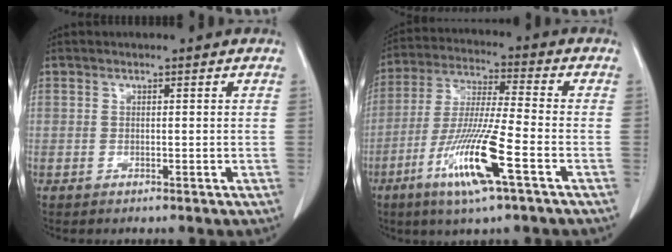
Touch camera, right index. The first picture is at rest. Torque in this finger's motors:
{"motor_torque": [1.66, -0.48, 0.38, 0.20]}